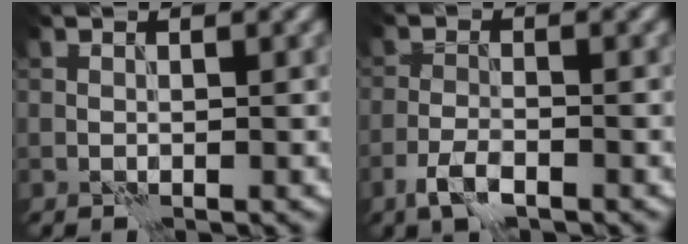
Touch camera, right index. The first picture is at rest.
{"total": 2.8, "force": [-1.8, 1.0, 1.9], "torque": [-0.043, 0.001, -0.040]}